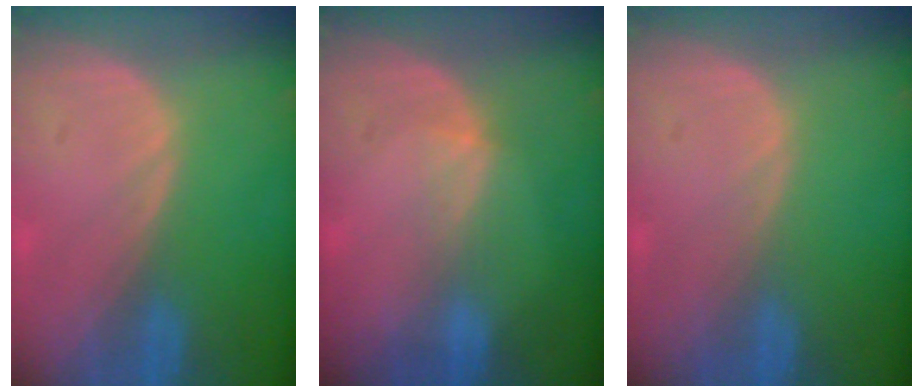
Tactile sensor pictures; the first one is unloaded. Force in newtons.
{"total": 2.1, "press": 1.7, "slide": 1.2}
{"total": 0.0}